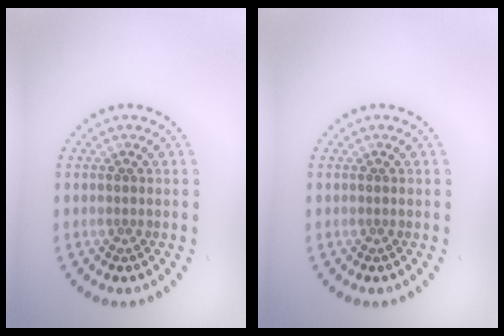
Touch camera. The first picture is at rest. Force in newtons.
{"total": 0.0}